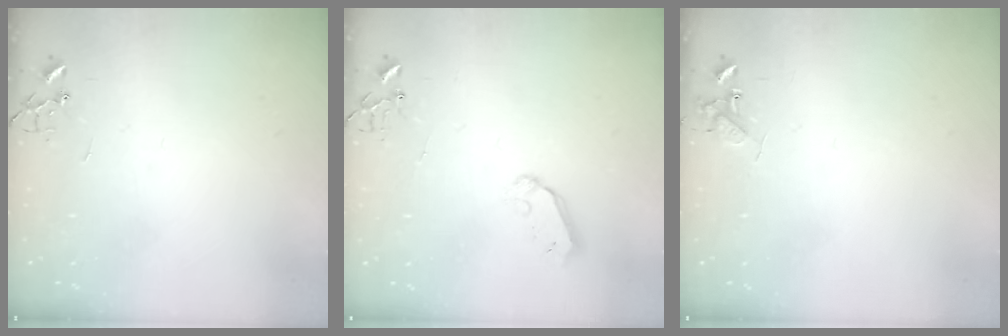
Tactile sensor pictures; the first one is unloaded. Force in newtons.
{"total": 5.2, "press": 5.1, "slide": 0.5}
{"total": 8.6, "press": 8.6, "slide": 0.7}